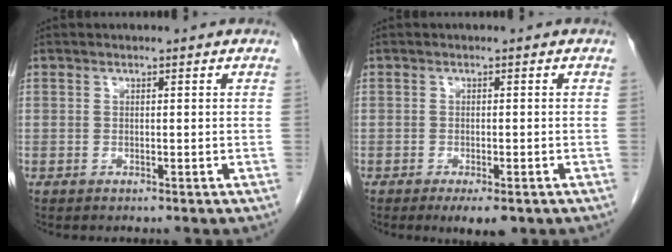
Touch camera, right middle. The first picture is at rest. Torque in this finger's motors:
{"motor_torque": [1.07, -0.69, 0.29, 0.15]}